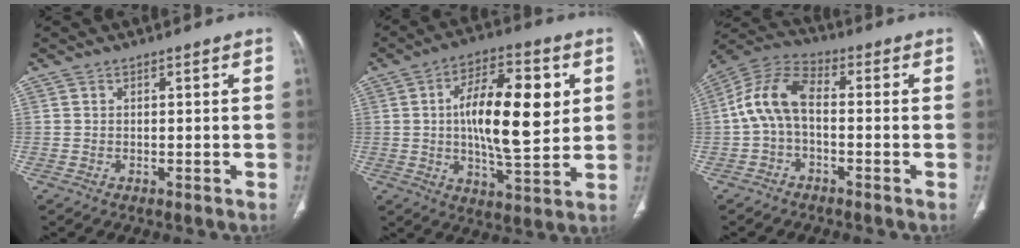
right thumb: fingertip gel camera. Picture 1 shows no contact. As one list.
[{"total": 18.2, "force": [3.0, 7.2, 16.4], "torque": [-0.246, -0.004, 0.047]}, {"total": 9.7, "force": [-0.6, 5.4, 8.0], "torque": [-0.160, 0.036, -0.024]}]